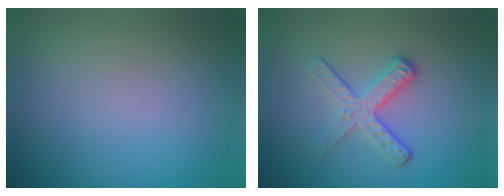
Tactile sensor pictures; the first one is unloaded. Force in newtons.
{"total": 3.5, "press": 2.4, "slide": 2.5}